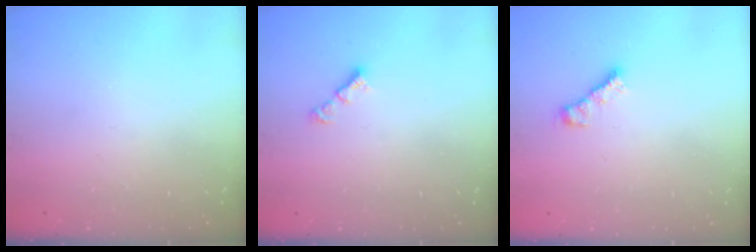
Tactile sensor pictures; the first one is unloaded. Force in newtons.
{"total": 3.0, "press": 2.9, "slide": 0.5}
{"total": 1.9, "press": 1.8, "slide": 0.6}